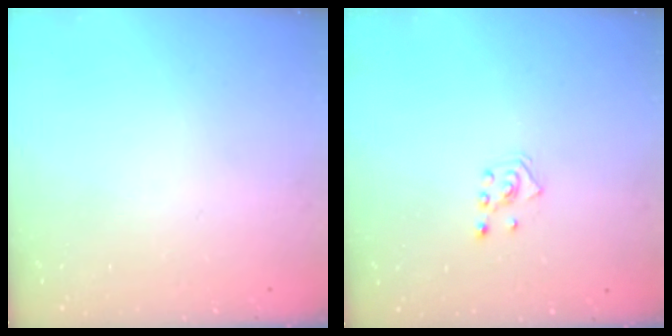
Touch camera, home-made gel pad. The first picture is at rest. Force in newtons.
{"total": 2.8, "press": 2.7, "slide": 0.7}